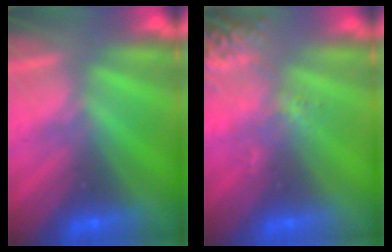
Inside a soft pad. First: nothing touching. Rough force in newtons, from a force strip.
{"total": 2.6}